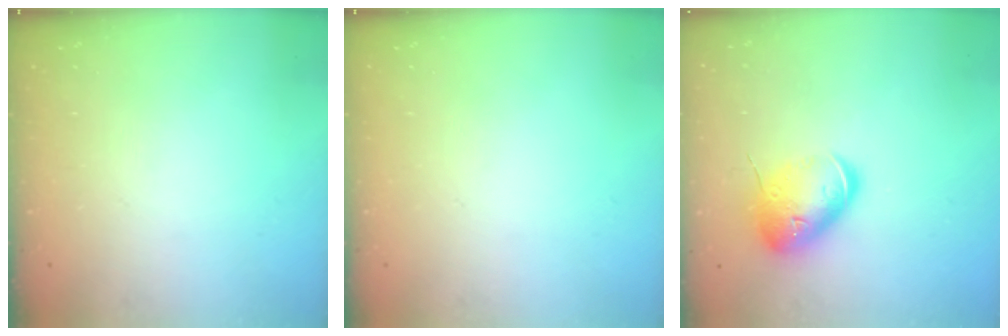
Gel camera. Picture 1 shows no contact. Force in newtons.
{"total": 0.0}
{"total": 15.1, "press": 14.9, "slide": 2.1}